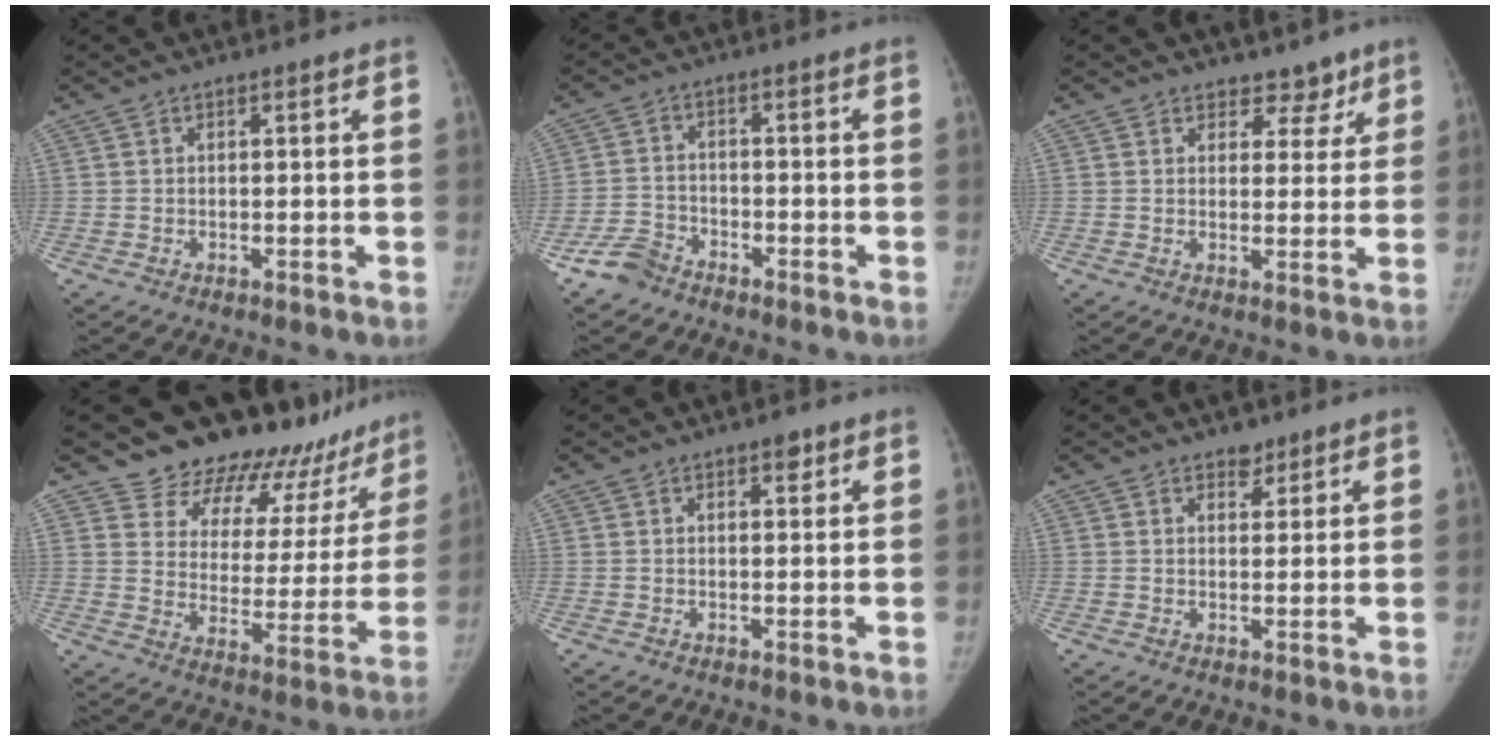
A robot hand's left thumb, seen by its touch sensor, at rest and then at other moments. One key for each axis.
{"total": 4.8, "fx": -3.8, "fy": 2.6, "fz": 1.1, "tx": -0.019, "ty": 0.016, "tz": -0.080}
{"total": 8.5, "fx": 6.1, "fy": 5.8, "fz": 1.2, "tx": 0.031, "ty": -0.030, "tz": 0.068}
{"total": 20.8, "fx": 18.5, "fy": 8.9, "fz": 3.5, "tx": 0.019, "ty": -0.139, "tz": 0.234}
{"total": 1.9, "fx": 1.2, "fy": 0.9, "fz": 1.2, "tx": -0.007, "ty": -0.004, "tz": 0.015}
{"total": 2.3, "fx": 1.8, "fy": 1.4, "fz": 0.6, "tx": 0.008, "ty": -0.011, "tz": 0.023}